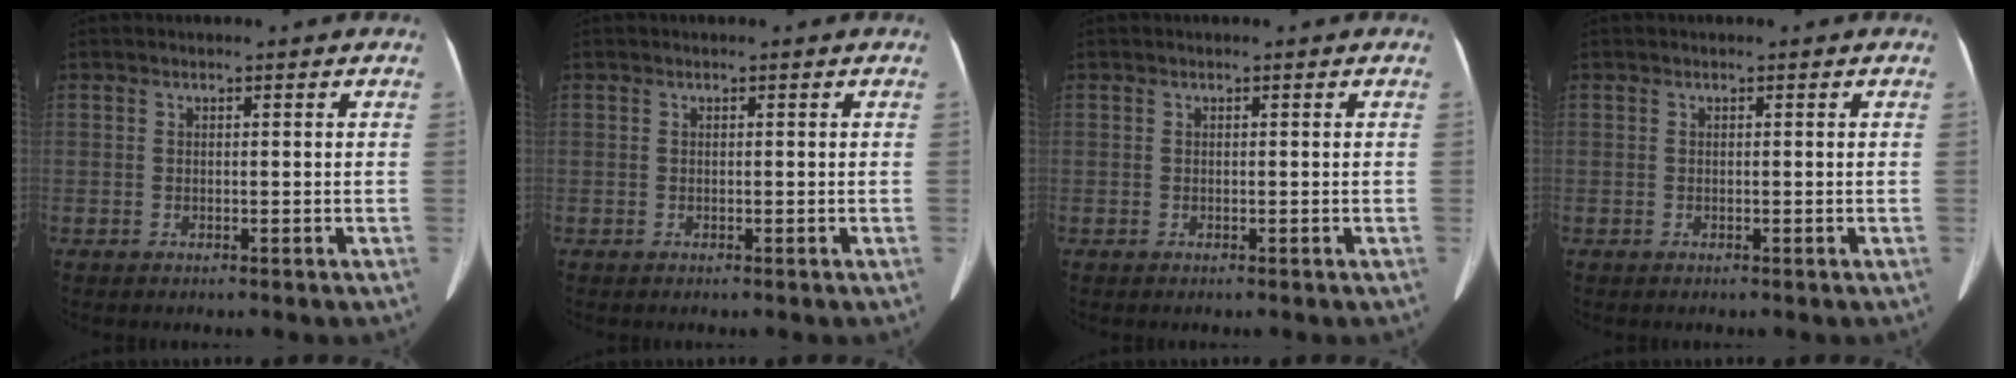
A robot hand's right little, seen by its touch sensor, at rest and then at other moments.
{"total": 0.0}
{"total": 0.0}
{"total": 0.0}